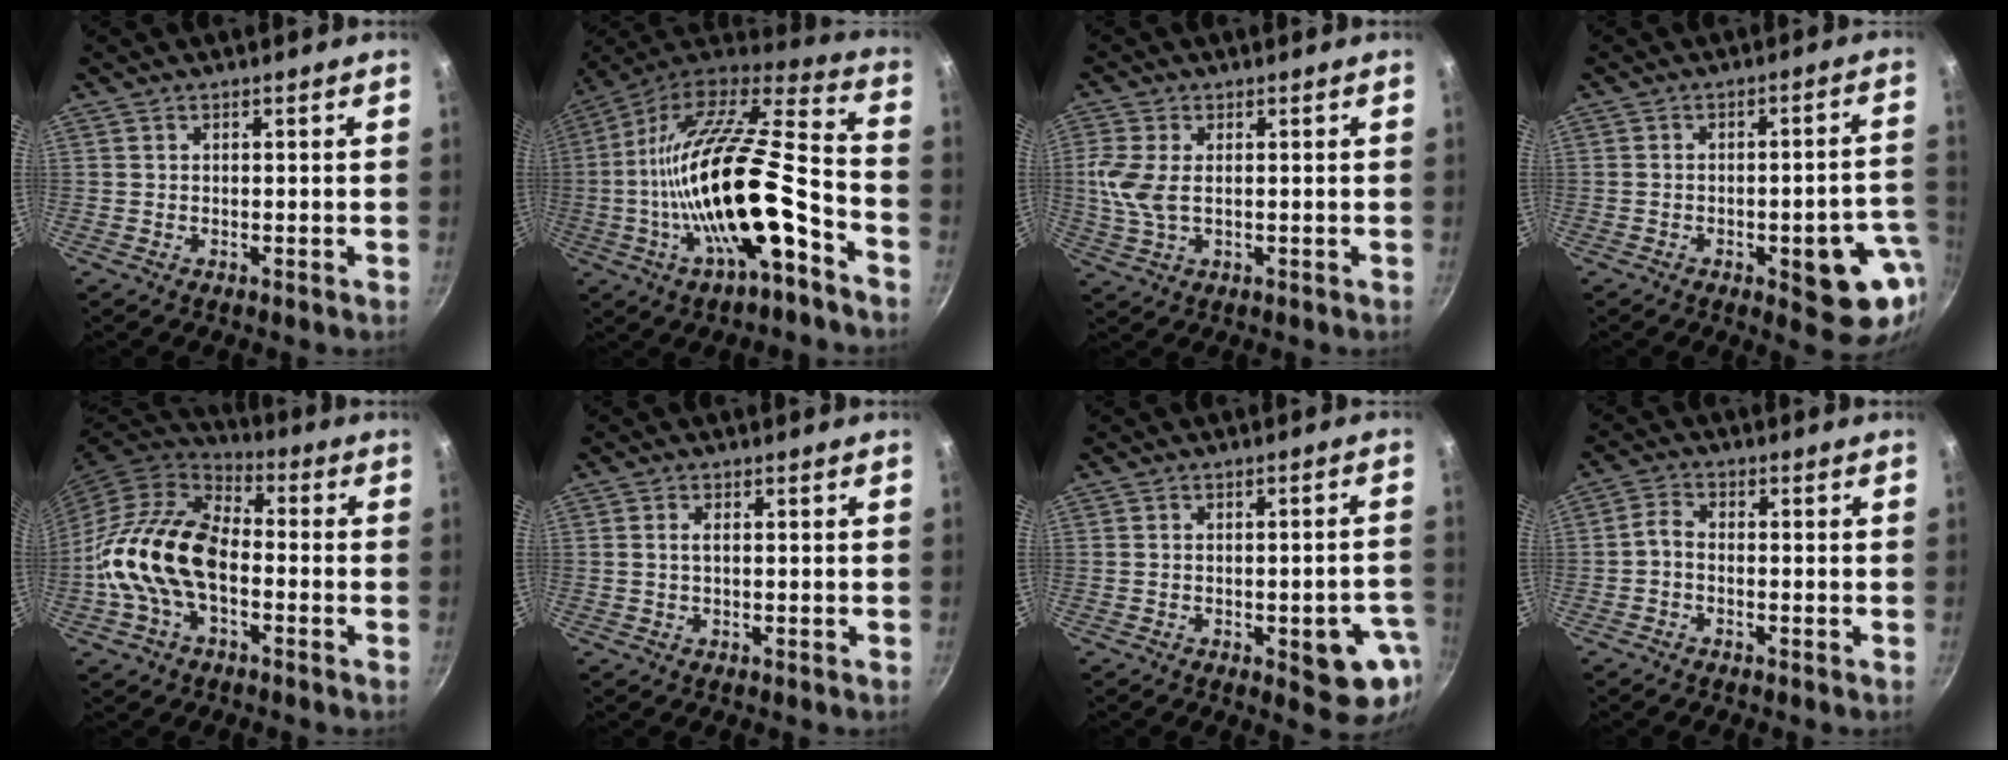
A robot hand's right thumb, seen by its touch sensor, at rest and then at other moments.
{"total": 25.7, "force": [-8.4, 8.3, 22.9], "torque": [-0.385, 0.036, -0.154]}
{"total": 6.5, "force": [0.6, 3.6, 5.4], "torque": [-0.122, 0.000, 0.013]}
{"total": 13.0, "force": [-3.9, 4.9, 11.4], "torque": [-0.094, 0.026, -0.046]}
{"total": 16.6, "force": [-2.9, 10.4, 12.6], "torque": [-0.213, 0.036, -0.069]}
{"total": 1.3, "force": [0.1, 0.5, 1.2], "torque": [-0.027, 0.003, 0.001]}
{"total": 10.2, "force": [-3.4, 4.0, 8.8], "torque": [-0.065, 0.017, -0.040]}
{"total": 2.4, "force": [-1.1, 1.3, 1.6], "torque": [-0.042, 0.014, -0.031]}